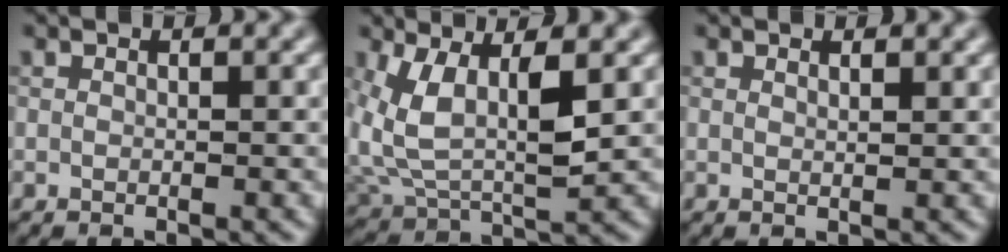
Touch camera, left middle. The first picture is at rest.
{"total": 5.8, "force": [1.4, 2.9, 4.8], "torque": [-0.122, -0.008, 0.038]}
{"total": 0.7, "force": [0.6, 0.2, 0.4], "torque": [-0.005, -0.003, 0.006]}